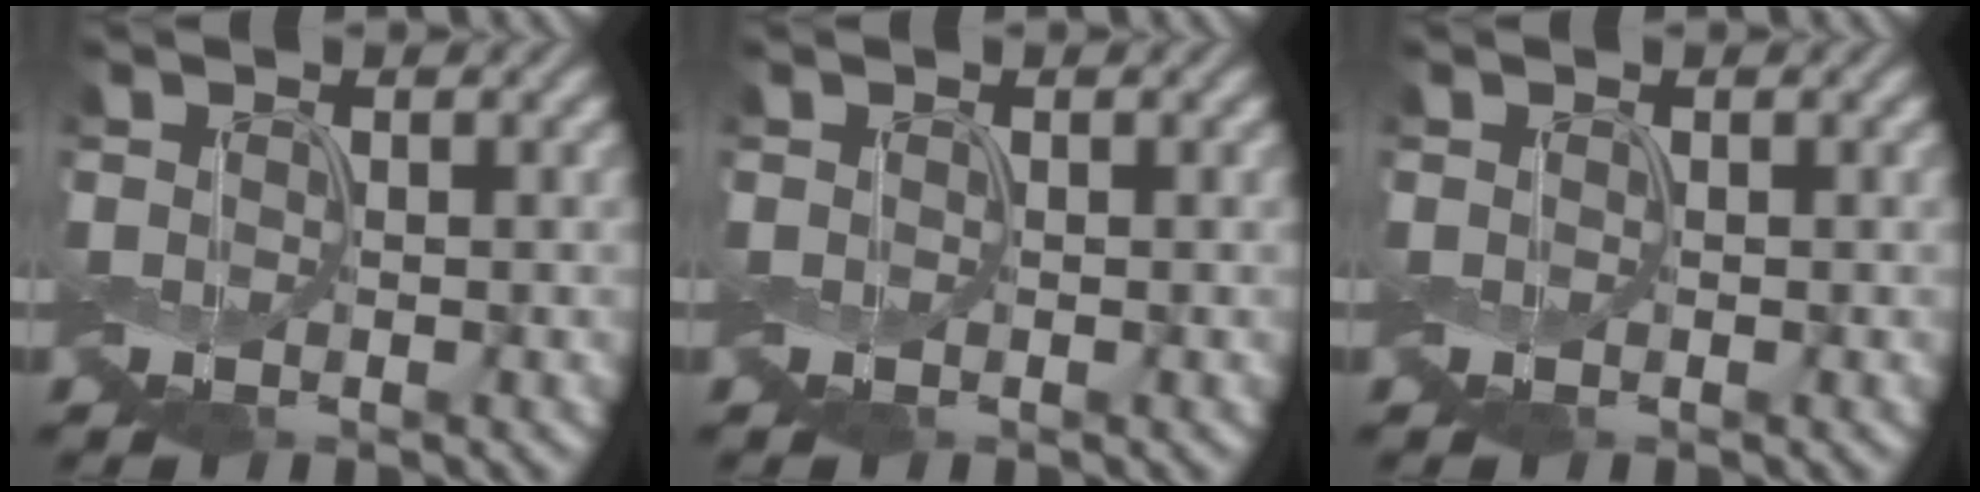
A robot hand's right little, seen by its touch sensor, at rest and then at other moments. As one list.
[{"total": 0.0}, {"total": 0.0}]